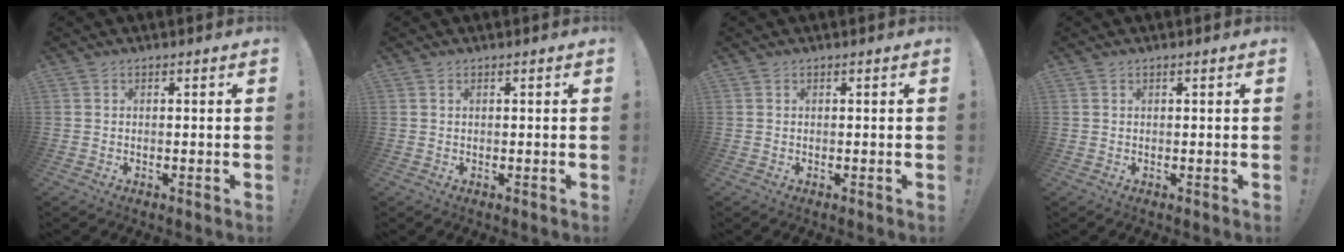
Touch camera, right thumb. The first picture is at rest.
{"total": 0.0}
{"total": 0.0}
{"total": 0.0}